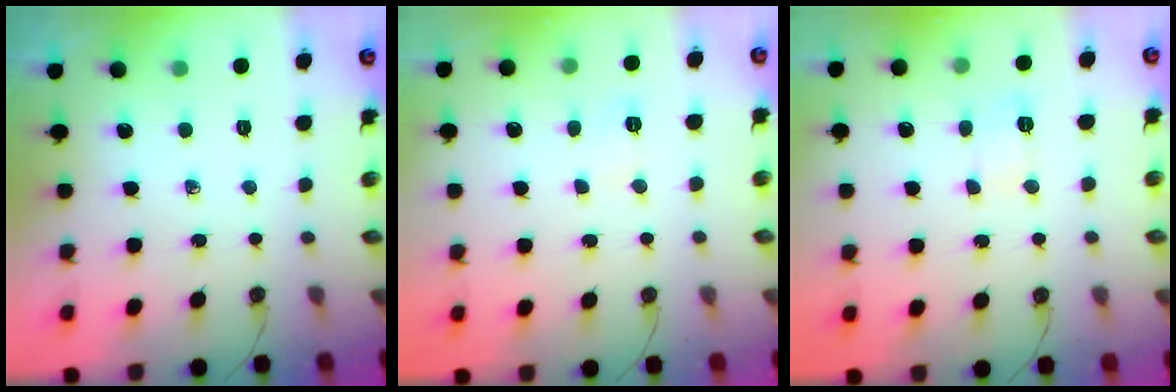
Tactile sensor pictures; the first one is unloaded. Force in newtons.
{"total": 2.9, "press": 2.8, "slide": 0.7}
{"total": 3.8, "press": 3.8, "slide": 0.3}